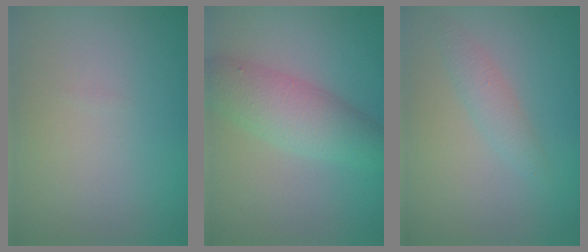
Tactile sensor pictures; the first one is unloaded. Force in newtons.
{"total": 4.6, "press": 4.6, "slide": 0.1}
{"total": 1.6, "press": 1.6, "slide": 0.0}